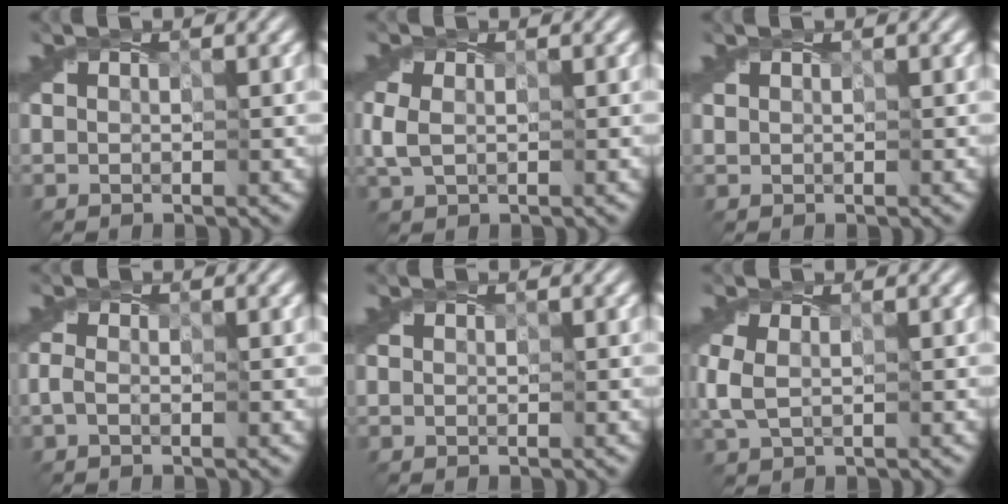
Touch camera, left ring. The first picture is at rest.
{"total": 1.7, "force": [-0.1, 1.2, 1.2], "torque": [-0.036, 0.000, -0.001]}
{"total": 0.0}
{"total": 0.6, "force": [-0.5, 0.2, 0.3], "torque": [-0.012, 0.002, -0.013]}
{"total": 0.0}
{"total": 2.0, "force": [0.0, 1.2, 1.5], "torque": [-0.046, 0.000, 0.002]}